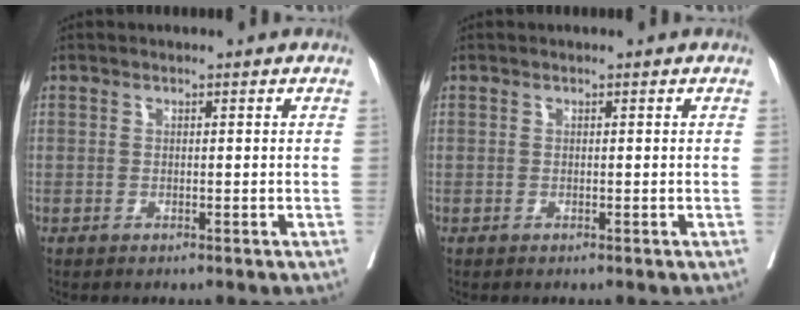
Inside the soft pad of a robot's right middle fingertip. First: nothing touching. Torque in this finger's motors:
{"motor_torque": [0.22, -0.22, -0.65, -0.17]}